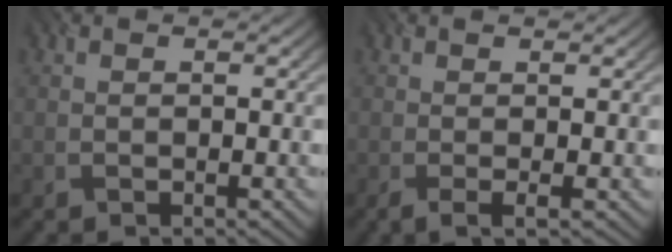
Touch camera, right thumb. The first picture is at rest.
{"total": 2.0, "force": [-0.3, 0.4, 1.9], "torque": [-0.035, -0.003, -0.010]}